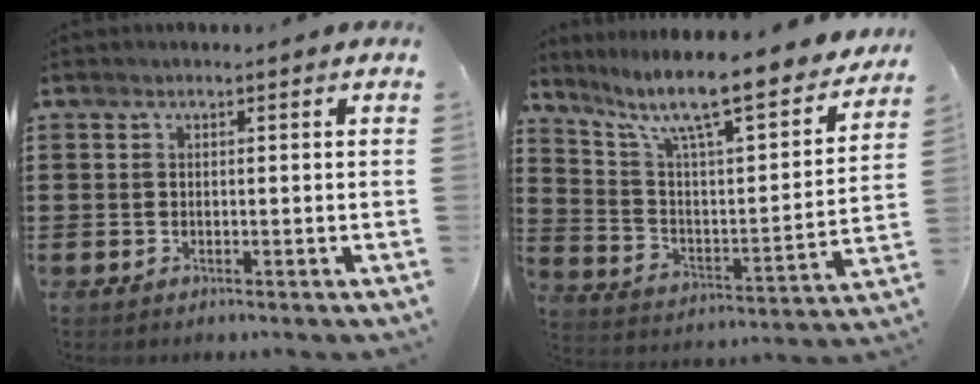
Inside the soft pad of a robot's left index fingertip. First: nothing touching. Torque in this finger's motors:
{"motor_torque": [2.14, 0.00, 0.61, 0.21]}